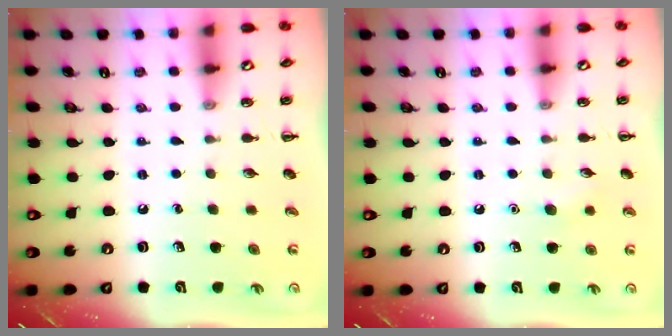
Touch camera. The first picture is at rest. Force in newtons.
{"total": 4.7, "press": 4.6, "slide": 1.3}